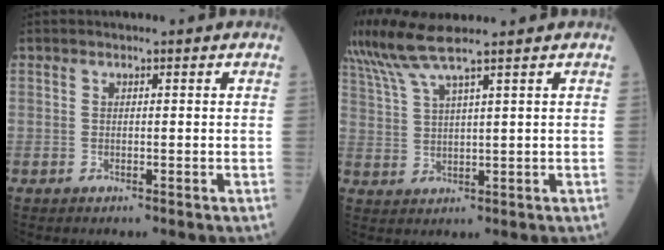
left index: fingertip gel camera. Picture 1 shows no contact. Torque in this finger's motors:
{"motor_torque": [1.07, -1.07, 0.32, 0.21]}